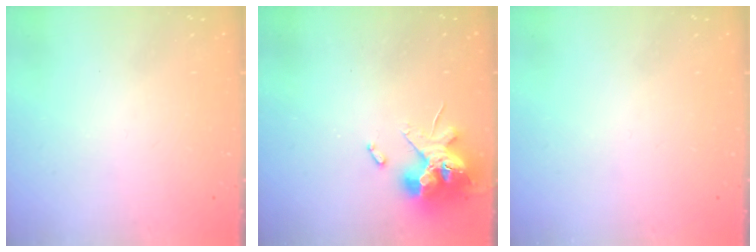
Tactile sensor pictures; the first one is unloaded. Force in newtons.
{"total": 13.6, "press": 13.5, "slide": 1.6}
{"total": 0.0}